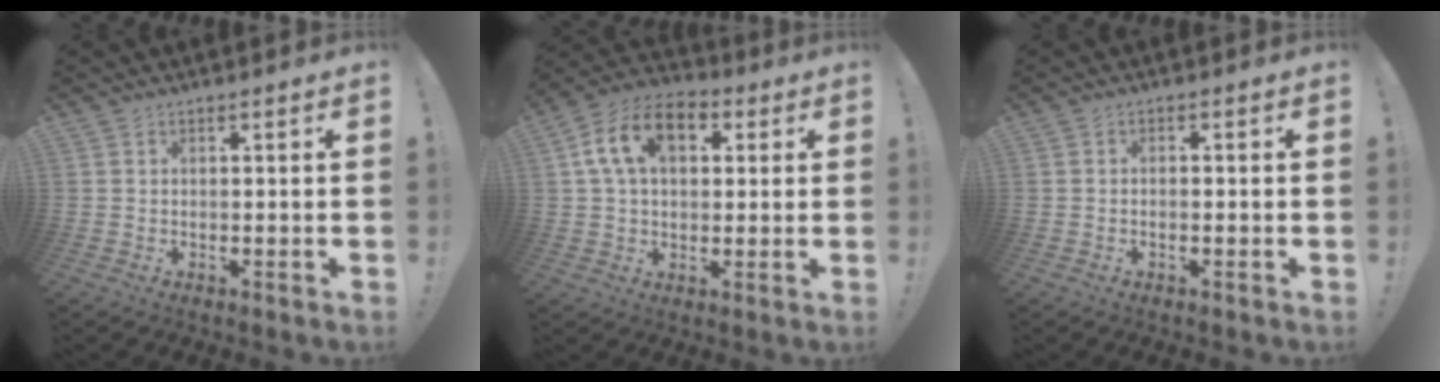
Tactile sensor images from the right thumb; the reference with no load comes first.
{"total": 14.7, "force": [4.8, 9.4, 10.2], "torque": [-0.183, 0.007, 0.089]}
{"total": 1.0, "force": [-0.6, 0.3, 0.7], "torque": [-0.013, 0.004, -0.011]}